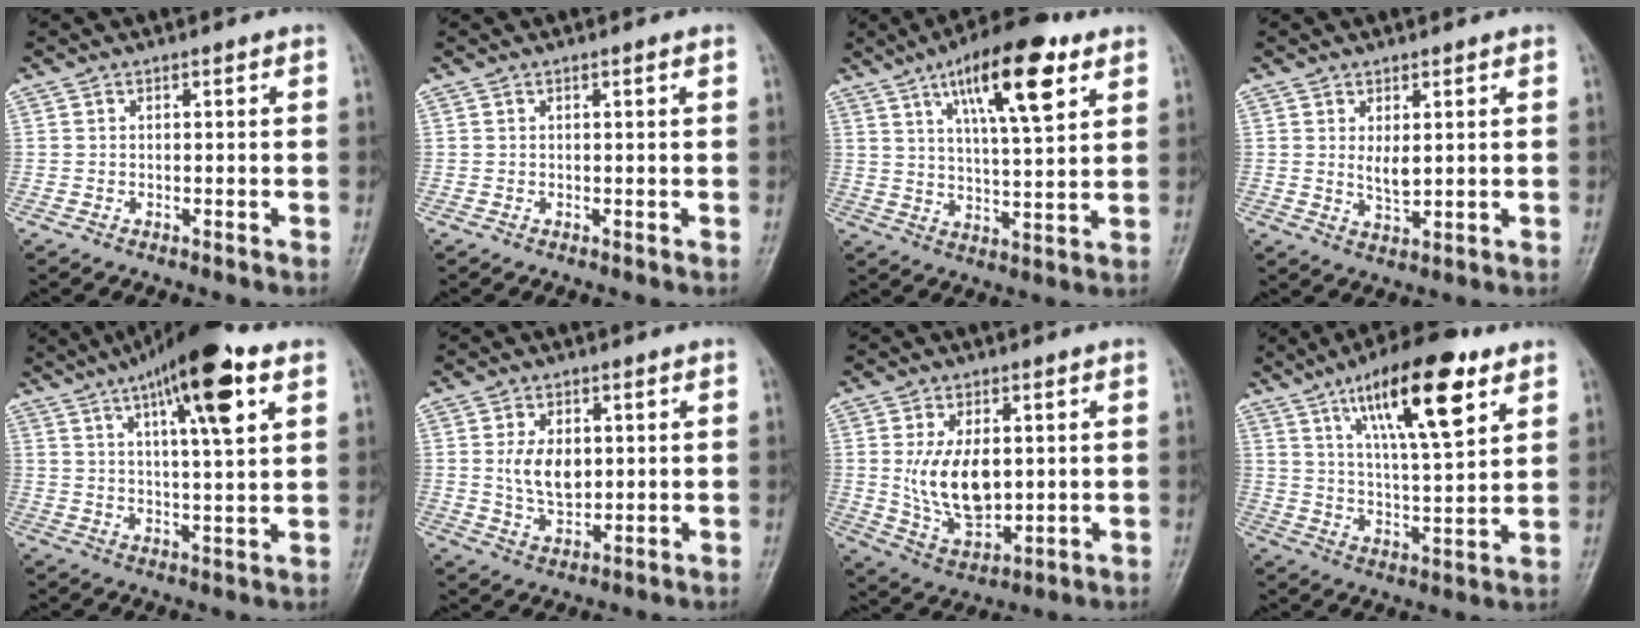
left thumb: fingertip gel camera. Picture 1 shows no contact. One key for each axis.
{"total": 0.7, "fx": 0.3, "fy": -0.1, "fz": 0.6, "tx": -0.013, "ty": 0.001, "tz": 0.004}
{"total": 15.7, "fx": 7.8, "fy": 4.6, "fz": 12.8, "tx": -0.187, "ty": -0.025, "tz": 0.124}
{"total": 3.5, "fx": 0.9, "fy": 1.6, "fz": 3.0, "tx": -0.048, "ty": -0.014, "tz": 0.021}
{"total": 16.1, "fx": 8.1, "fy": 3.6, "fz": 13.4, "tx": -0.203, "ty": -0.013, "tz": 0.125}
{"total": 7.4, "fx": 1.1, "fy": 4.6, "fz": 5.6, "tx": -0.084, "ty": -0.010, "tz": 0.027}
{"total": 11.9, "fx": 1.1, "fy": 7.0, "fz": 9.6, "tx": -0.153, "ty": -0.014, "tz": 0.037}
{"total": 17.6, "fx": 9.2, "fy": 5.0, "fz": 14.2, "tx": -0.211, "ty": -0.033, "tz": 0.153}